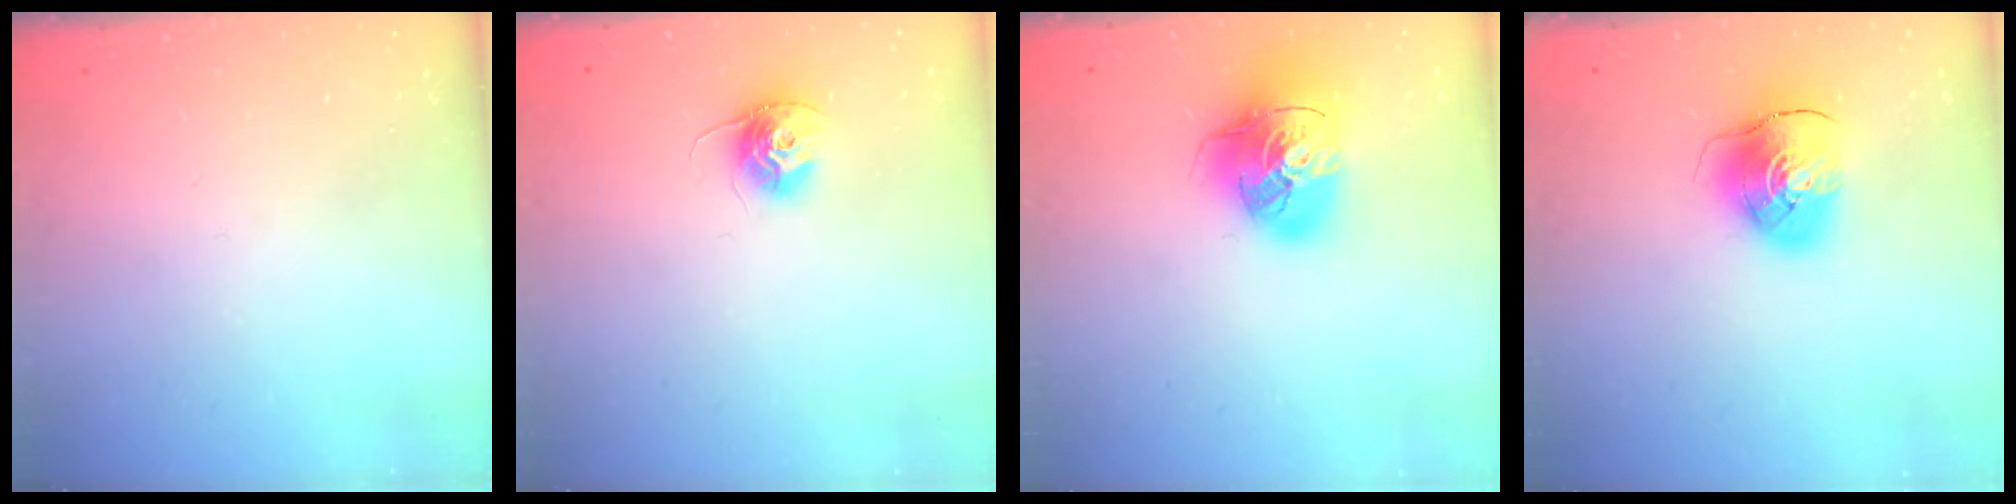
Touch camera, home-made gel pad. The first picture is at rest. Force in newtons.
{"total": 11.2, "press": 11.2, "slide": 0.7}
{"total": 17.1, "press": 17.0, "slide": 2.5}
{"total": 10.2, "press": 10.1, "slide": 1.4}